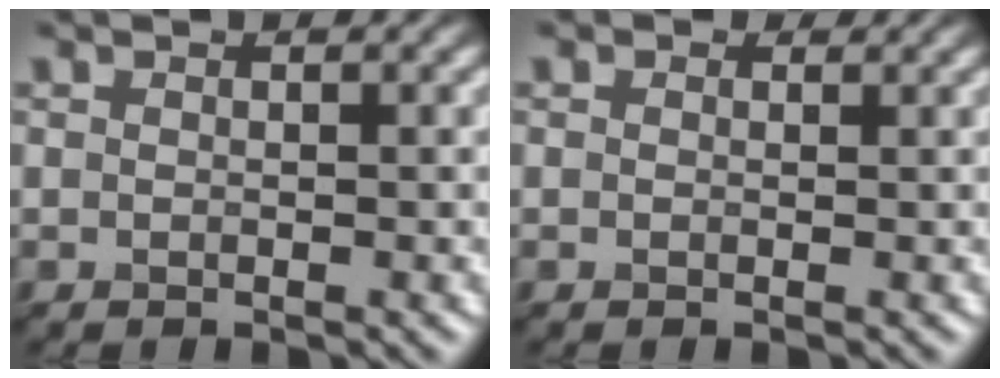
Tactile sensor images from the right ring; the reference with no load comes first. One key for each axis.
{"total": 1.1, "fx": 0.7, "fy": 0.7, "fz": 0.5, "tx": -0.010, "ty": 0.009, "tz": -0.005}